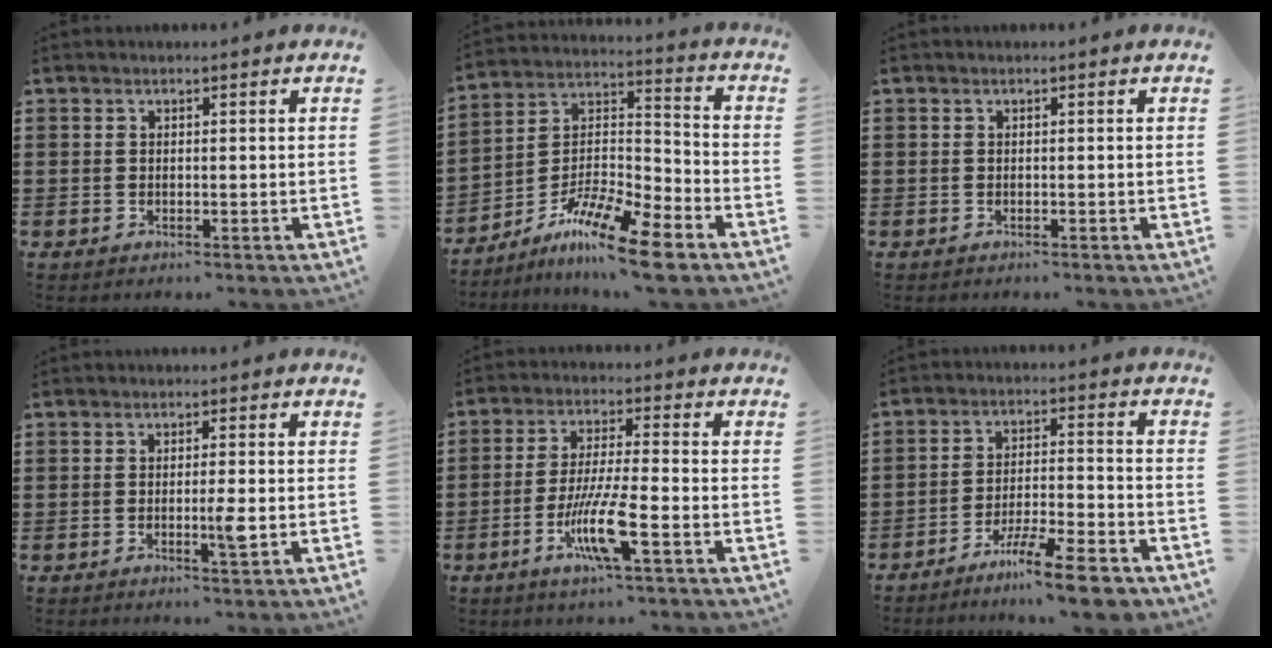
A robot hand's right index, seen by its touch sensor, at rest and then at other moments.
{"total": 11.5, "force": [-9.1, 1.5, 6.9], "torque": [-0.135, 0.017, -0.182]}
{"total": 0.0}
{"total": 3.1, "force": [-0.9, -0.1, 3.0], "torque": [-0.056, -0.011, -0.019]}
{"total": 9.0, "force": [-3.8, 1.0, 8.1], "torque": [-0.171, -0.016, -0.076]}
{"total": 10.0, "force": [-7.7, 0.9, 6.2], "torque": [-0.106, 0.011, -0.143]}